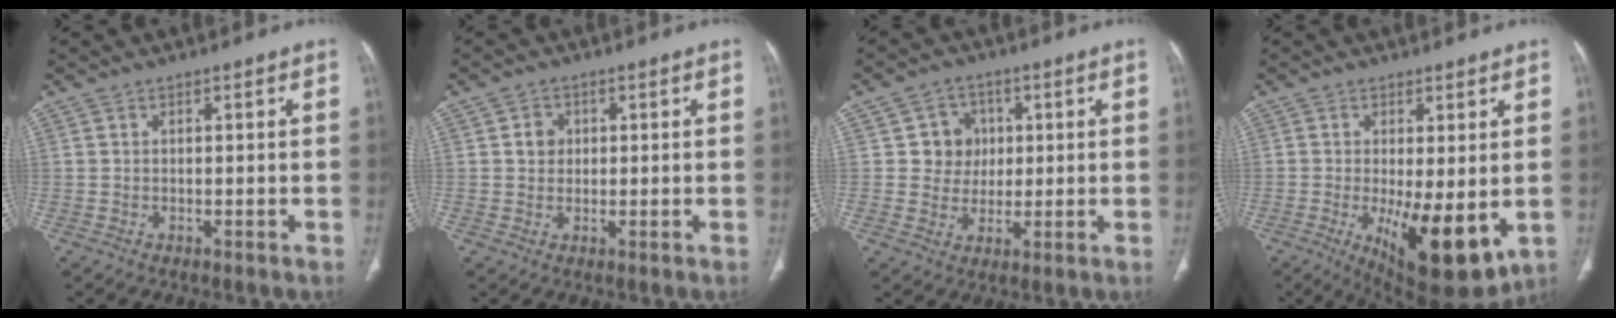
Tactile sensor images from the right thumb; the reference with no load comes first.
{"total": 2.8, "force": [0.5, 2.5, 1.2], "torque": [-0.003, 0.002, 0.008]}
{"total": 6.6, "force": [1.2, 6.2, 1.7], "torque": [0.013, 0.006, 0.016]}
{"total": 13.2, "force": [-2.6, 4.8, 12.0], "torque": [-0.178, -0.030, -0.023]}